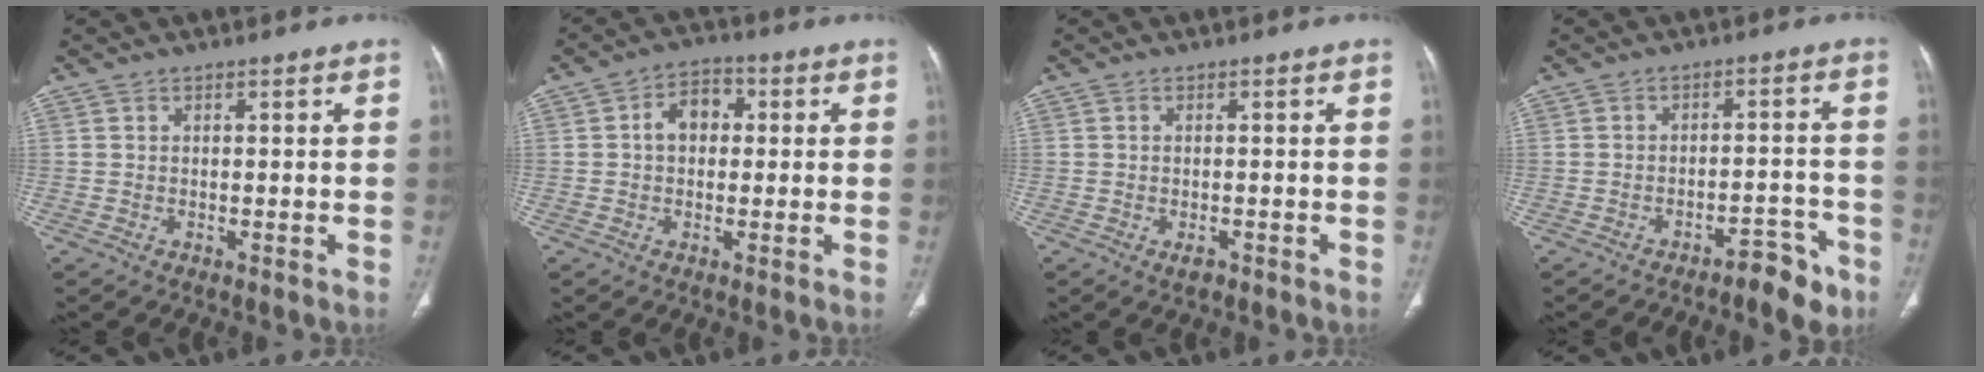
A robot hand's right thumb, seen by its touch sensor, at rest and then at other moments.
{"total": 6.3, "force": [0.7, 4.6, 4.2], "torque": [-0.050, 0.016, 0.003]}
{"total": 1.7, "force": [-0.9, 0.9, 1.1], "torque": [-0.016, 0.003, -0.012]}
{"total": 6.5, "force": [-4.5, 2.7, 3.9], "torque": [-0.037, 0.042, -0.057]}